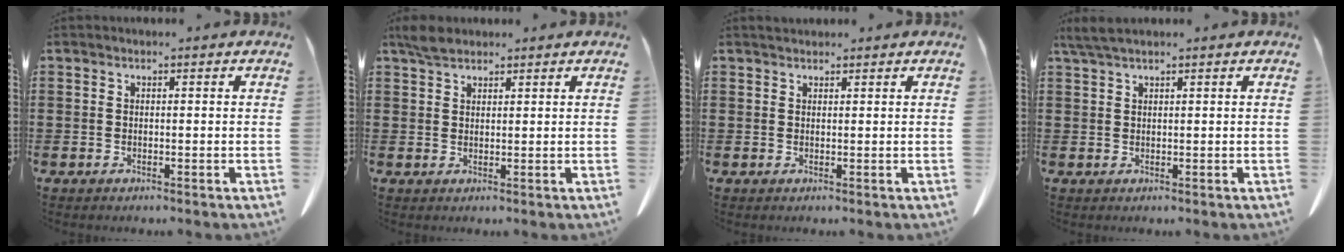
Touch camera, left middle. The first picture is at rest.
{"total": 2.8, "force": [2.3, 1.0, 1.2], "torque": [-0.029, 0.005, 0.044]}
{"total": 1.0, "force": [0.9, 0.2, 0.2], "torque": [-0.006, 0.001, 0.018]}
{"total": 2.5, "force": [1.8, 0.2, 1.7], "torque": [-0.037, 0.001, 0.033]}